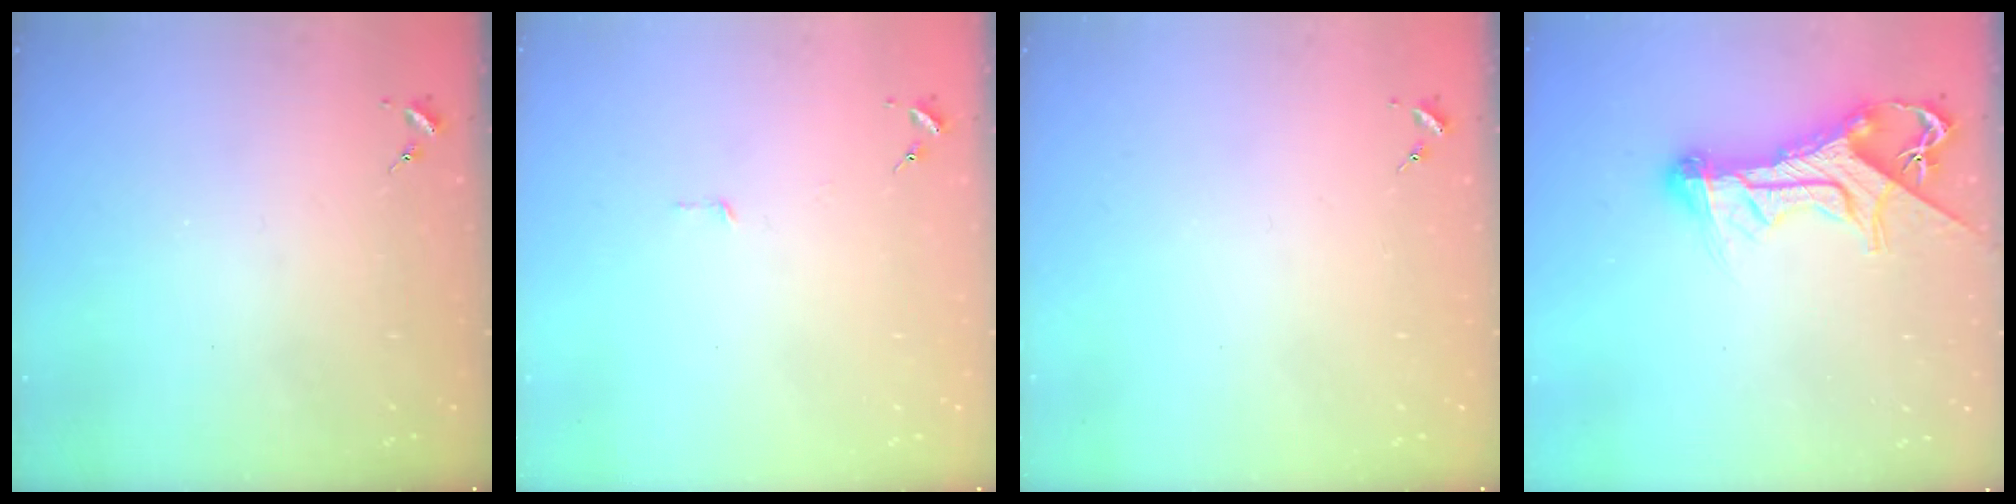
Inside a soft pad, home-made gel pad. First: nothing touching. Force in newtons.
{"total": 2.8, "press": 2.8, "slide": 0.2}
{"total": 0.0}
{"total": 16.2, "press": 16.1, "slide": 1.6}